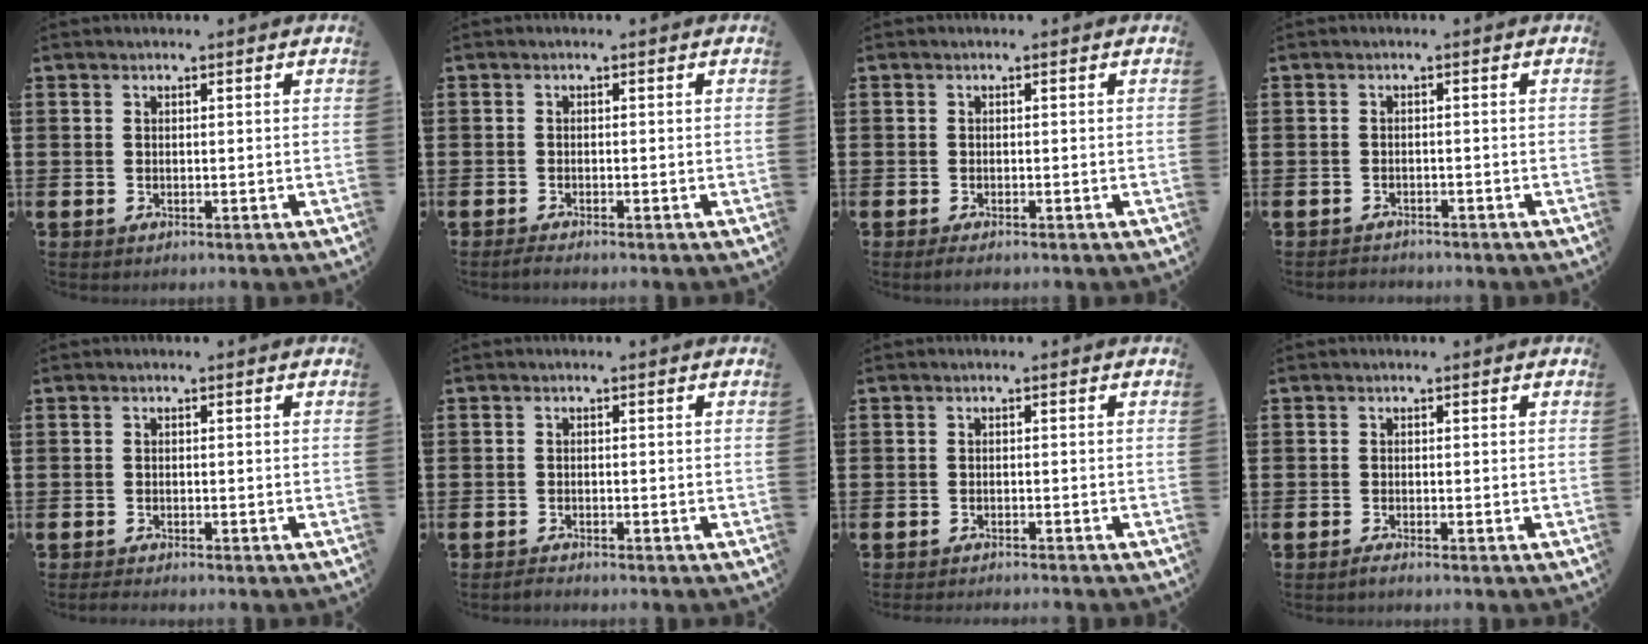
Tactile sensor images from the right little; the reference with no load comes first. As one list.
[{"total": 0.9, "force": [-0.6, 0.1, 0.6], "torque": [-0.012, -0.002, -0.011]}, {"total": 0.8, "force": [-0.4, 0.2, 0.7], "torque": [-0.013, -0.002, -0.008]}, {"total": 1.1, "force": [-1.1, 0.1, -0.1], "torque": [-0.002, 0.002, -0.023]}, {"total": 0.6, "force": [-0.5, 0.1, 0.4], "torque": [-0.008, -0.001, -0.011]}, {"total": 0.7, "force": [-0.7, 0.1, 0.2], "torque": [-0.007, -0.002, -0.014]}, {"total": 0.8, "force": [-0.8, -0.1, 0.0], "torque": [0.000, -0.001, -0.016]}, {"total": 0.7, "force": [-0.5, 0.0, 0.6], "torque": [-0.009, -0.002, -0.009]}]